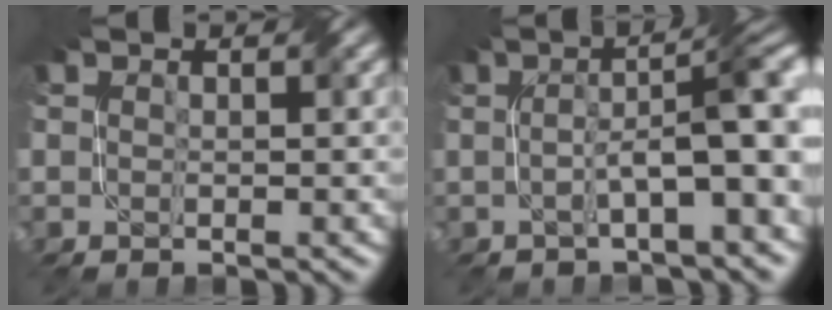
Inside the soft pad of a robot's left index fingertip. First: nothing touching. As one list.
[{"total": 7.2, "force": [-0.6, 1.7, 7.0], "torque": [-0.103, 0.019, -0.015]}]